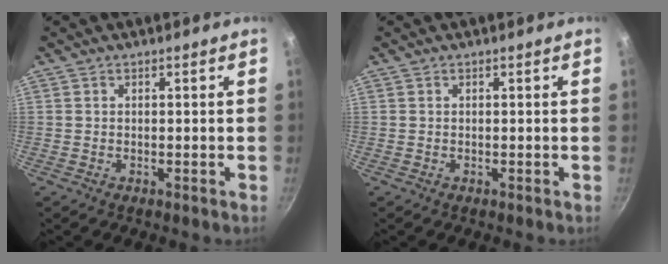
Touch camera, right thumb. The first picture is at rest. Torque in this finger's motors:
{"motor_torque": [0.05, -0.16, -0.12, 0.03, -0.02]}